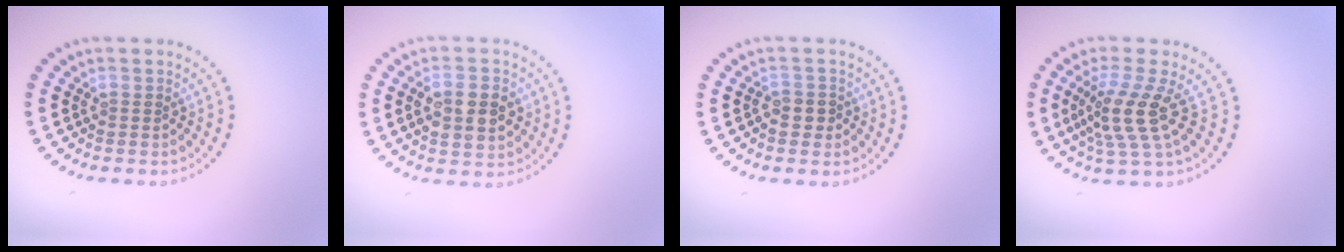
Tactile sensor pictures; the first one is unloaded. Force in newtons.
{"total": 4.4, "press": 4.3, "slide": 0.4}
{"total": 1.2, "press": 1.1, "slide": 0.3}
{"total": 4.2, "press": 3.1, "slide": 2.8}